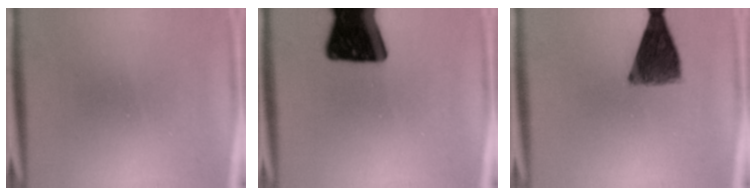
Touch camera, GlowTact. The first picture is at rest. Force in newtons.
{"total": 19.3}
{"total": 8.7}